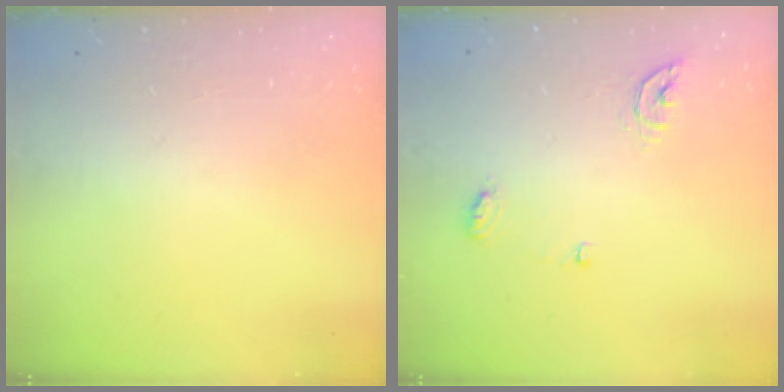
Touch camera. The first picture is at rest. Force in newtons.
{"total": 5.5, "press": 5.5, "slide": 0.5}